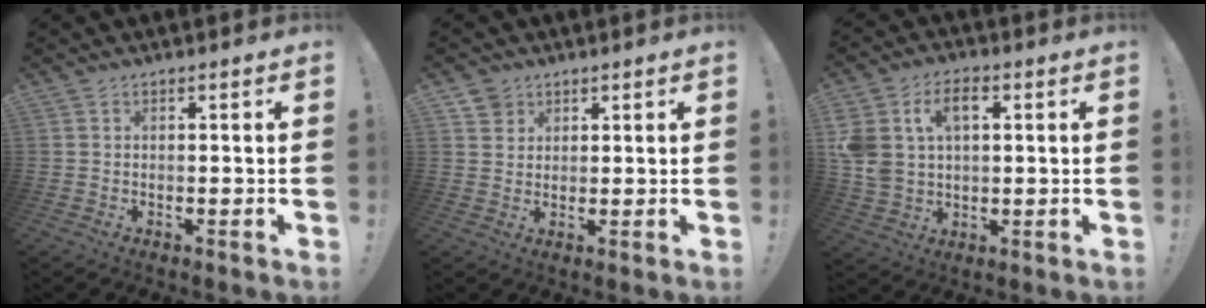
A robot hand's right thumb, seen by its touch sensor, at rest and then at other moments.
{"total": 4.1, "force": [2.6, 3.2, 0.4], "torque": [0.001, -0.014, 0.048]}
{"total": 11.3, "force": [3.7, 8.0, 7.1], "torque": [-0.141, -0.004, 0.069]}